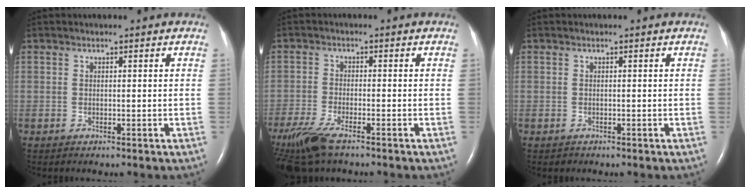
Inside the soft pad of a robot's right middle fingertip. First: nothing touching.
{"total": 9.9, "force": [-7.3, 2.4, 6.3], "torque": [-0.132, -0.024, -0.132]}
{"total": 0.0}